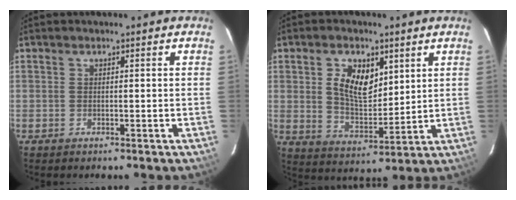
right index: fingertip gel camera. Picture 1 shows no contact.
{"total": 9.6, "force": [3.4, 5.5, 7.1], "torque": [-0.128, 0.008, 0.071]}